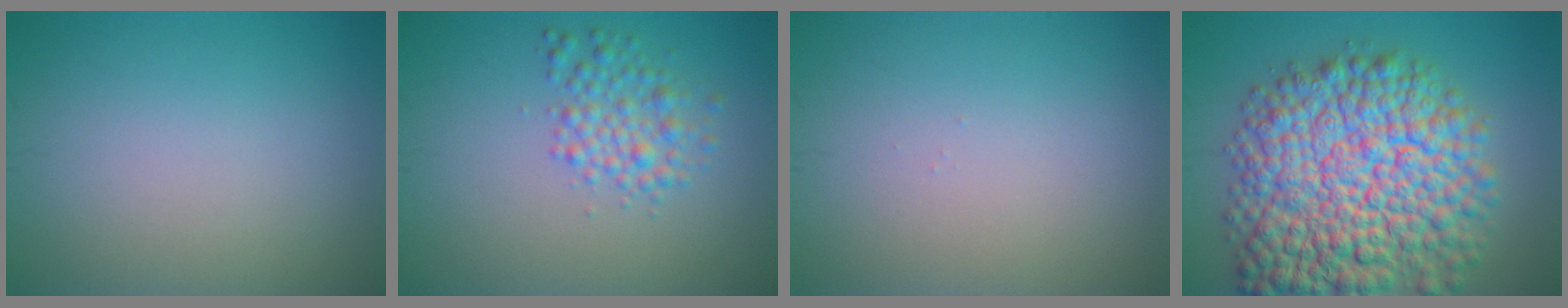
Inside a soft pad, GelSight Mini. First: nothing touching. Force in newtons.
{"total": 2.8, "press": 2.8, "slide": 0.0}
{"total": 0.0}
{"total": 14.7, "press": 14.7, "slide": 0.5}